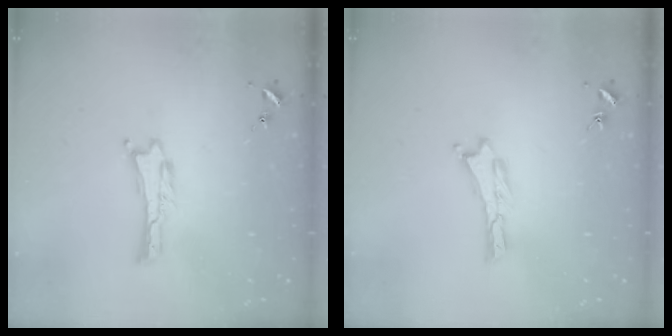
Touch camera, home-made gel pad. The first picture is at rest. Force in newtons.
{"total": 0.0}